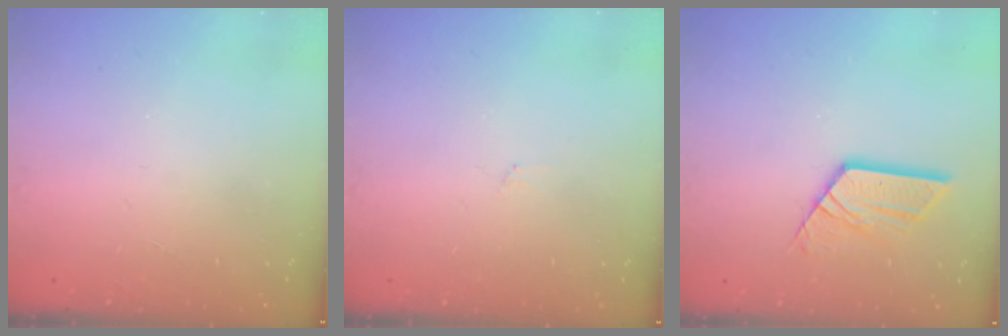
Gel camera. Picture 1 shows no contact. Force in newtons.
{"total": 2.8, "press": 2.8, "slide": 0.4}
{"total": 12.2, "press": 12.2, "slide": 1.2}